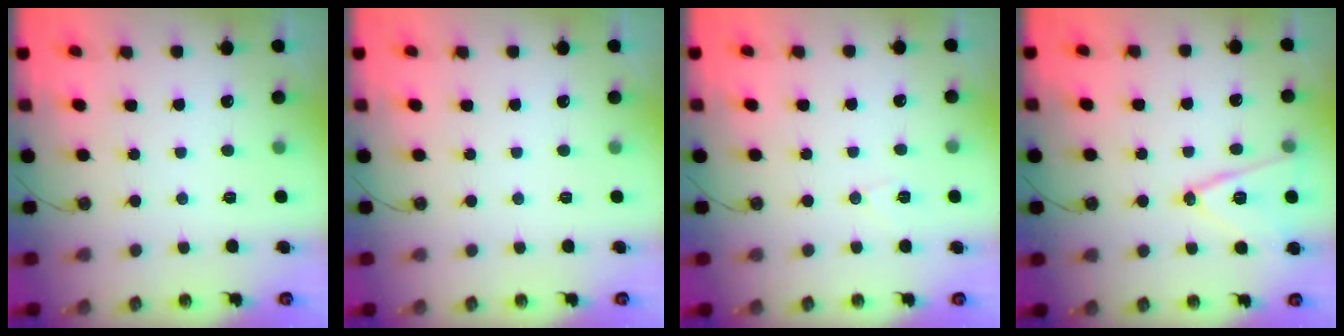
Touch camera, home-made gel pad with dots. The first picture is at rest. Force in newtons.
{"total": 0.0}
{"total": 5.8, "press": 5.6, "slide": 1.6}
{"total": 13.4, "press": 13.0, "slide": 3.3}